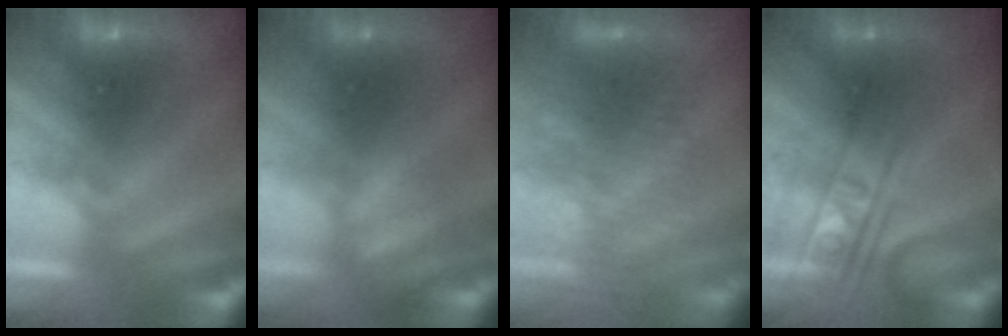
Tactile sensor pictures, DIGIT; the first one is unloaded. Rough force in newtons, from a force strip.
{"total": 2.4}
{"total": 3.5}
{"total": 2.4}